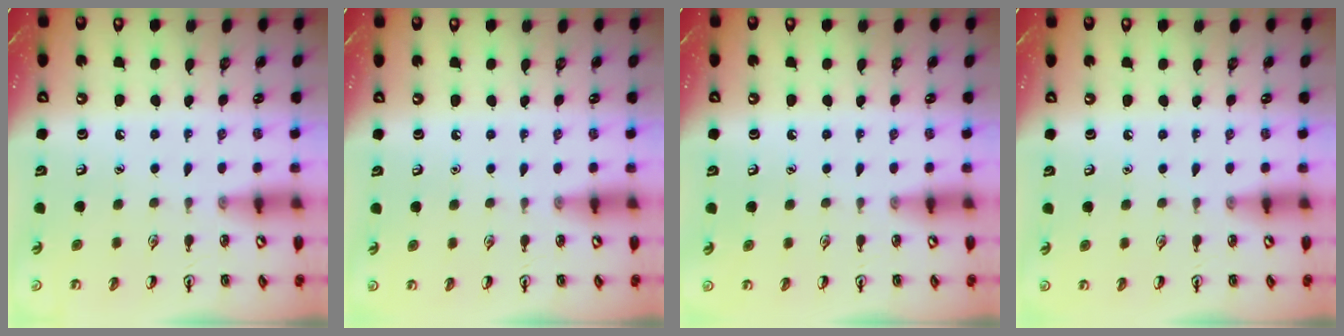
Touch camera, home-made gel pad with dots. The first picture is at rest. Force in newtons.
{"total": 0.0}
{"total": 0.0}
{"total": 0.0}